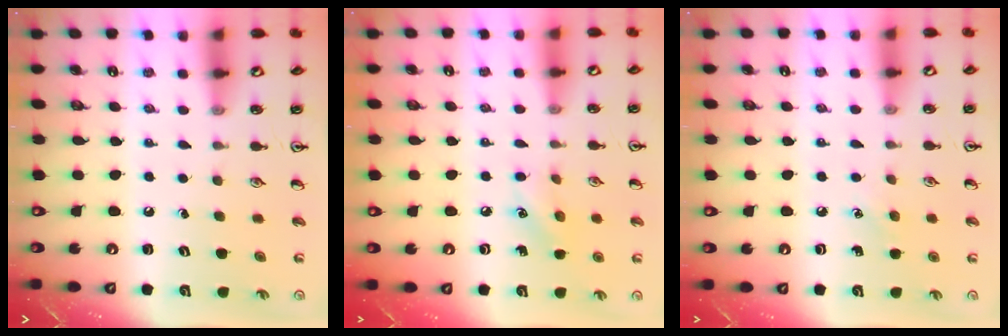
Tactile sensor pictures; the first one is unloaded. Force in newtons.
{"total": 5.7, "press": 5.4, "slide": 1.9}
{"total": 3.3, "press": 3.1, "slide": 1.2}